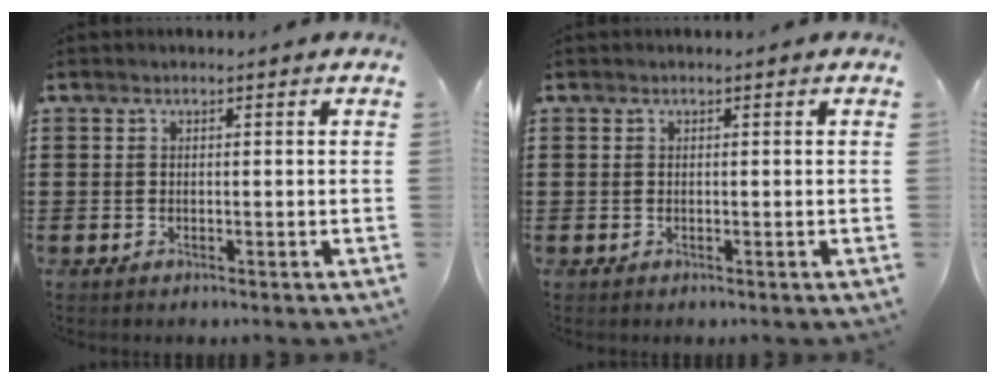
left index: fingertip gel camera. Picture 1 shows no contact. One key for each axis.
{"total": 0.0}